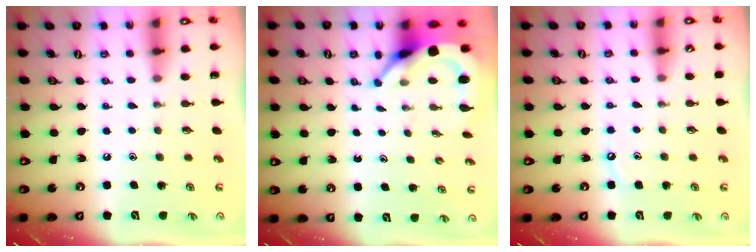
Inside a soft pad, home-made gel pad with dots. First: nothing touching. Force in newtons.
{"total": 5.4, "press": 5.4, "slide": 0.8}
{"total": 4.7, "press": 4.6, "slide": 0.6}